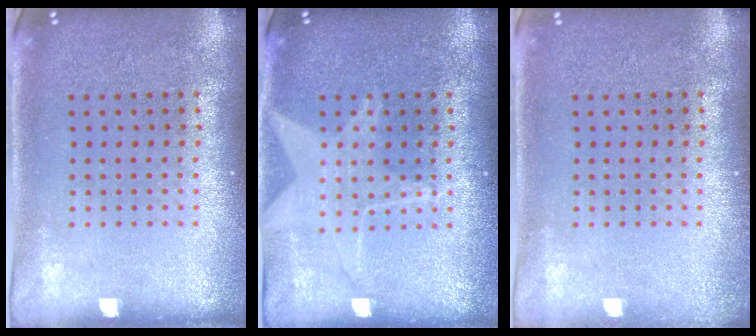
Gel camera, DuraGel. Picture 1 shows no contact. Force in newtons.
{"total": 2.3, "press": 2.3, "slide": 0.3}
{"total": 0.8, "press": 0.8, "slide": 0.1}